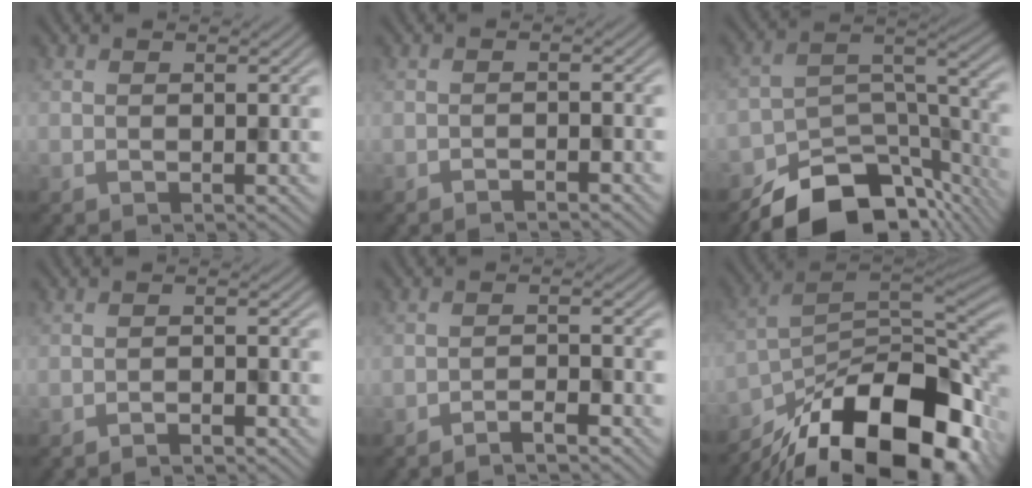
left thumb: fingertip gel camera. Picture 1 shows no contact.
{"total": 1.2, "force": [-1.1, 0.1, 0.5], "torque": [-0.007, 0.003, -0.024]}
{"total": 12.5, "force": [-9.7, 5.4, 5.8], "torque": [-0.095, -0.012, -0.162]}
{"total": 1.6, "force": [-1.5, 0.1, 0.6], "torque": [-0.010, 0.004, -0.030]}
{"total": 2.8, "force": [-2.4, 0.2, 1.3], "torque": [-0.022, 0.006, -0.048]}
{"total": 18.0, "force": [-11.6, 7.6, 11.4], "torque": [-0.207, -0.033, -0.190]}